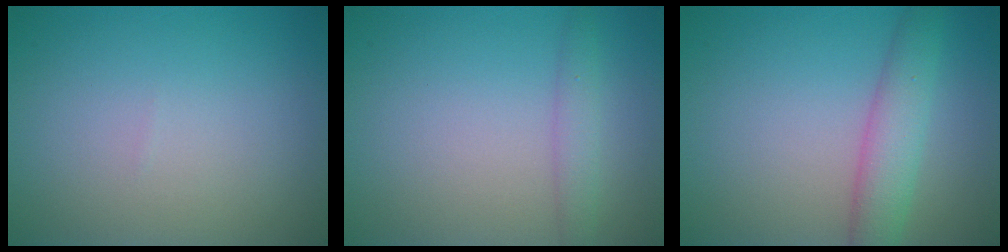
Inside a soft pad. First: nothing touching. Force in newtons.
{"total": 1.7, "press": 1.7, "slide": 0.2}
{"total": 3.7, "press": 3.7, "slide": 0.1}